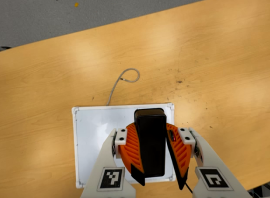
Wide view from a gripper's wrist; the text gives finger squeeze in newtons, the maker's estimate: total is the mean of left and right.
{"total": 10.2, "left": 10.0, "right": 10.4}